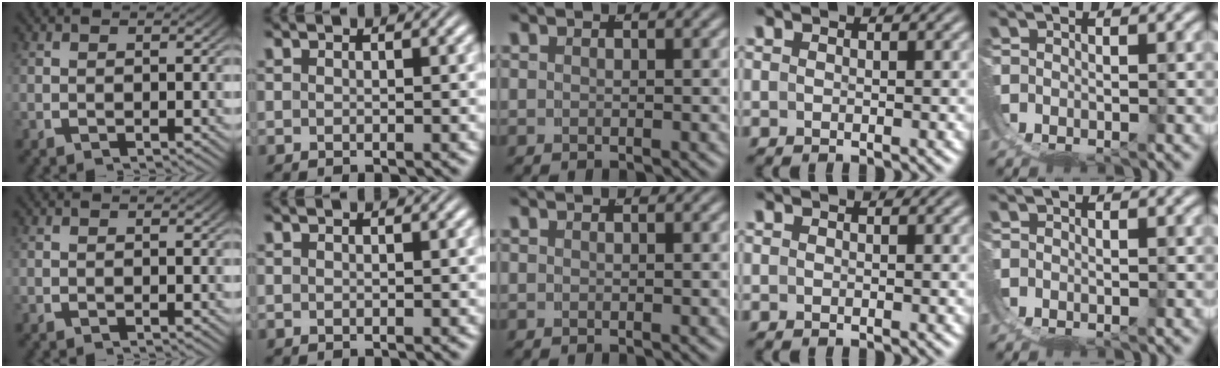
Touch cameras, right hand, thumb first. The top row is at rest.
{}